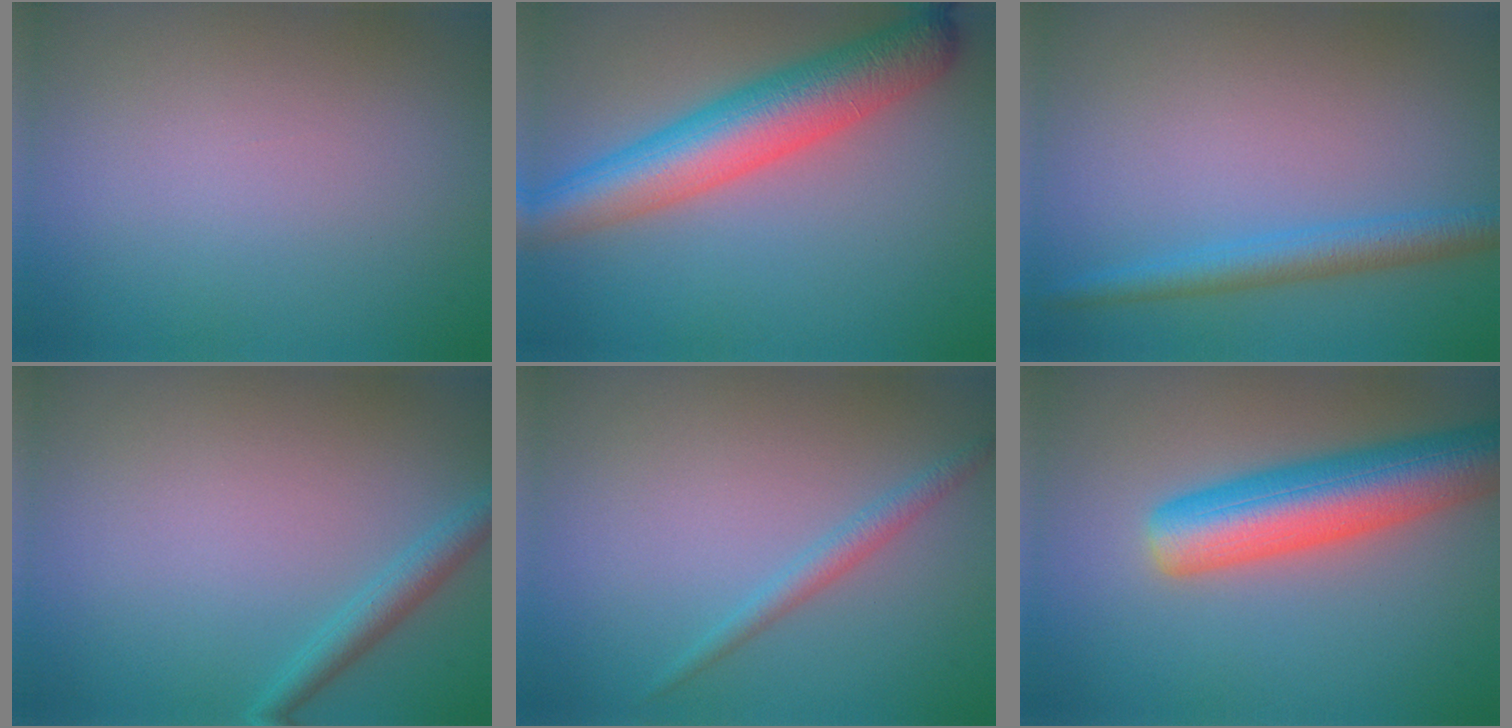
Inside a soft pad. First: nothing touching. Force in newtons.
{"total": 7.8, "press": 7.8, "slide": 0.3}
{"total": 2.9, "press": 2.9, "slide": 0.1}
{"total": 2.0, "press": 2.0, "slide": 0.1}
{"total": 1.6, "press": 1.6, "slide": 0.1}
{"total": 8.4, "press": 8.4, "slide": 0.3}